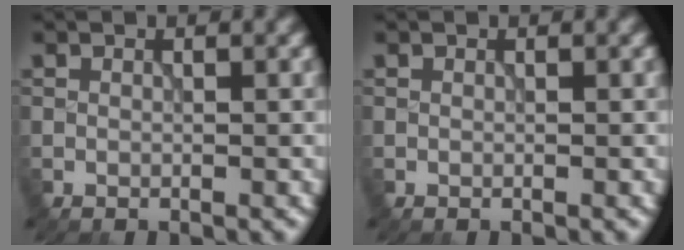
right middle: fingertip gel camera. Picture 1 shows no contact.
{"total": 0.0}